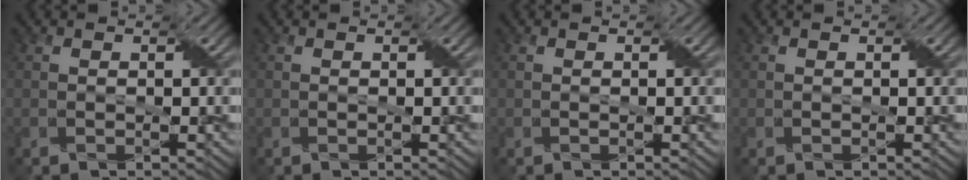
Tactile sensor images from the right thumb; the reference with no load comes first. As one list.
[{"total": 0.0}, {"total": 0.0}, {"total": 0.0}]